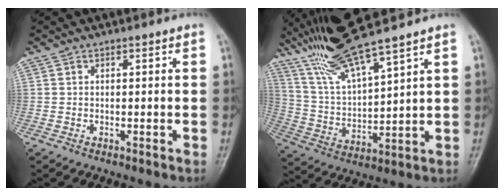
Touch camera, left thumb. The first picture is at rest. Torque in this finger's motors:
{"motor_torque": [2.52, 0.38, 1.49, -1.28, 0.56]}